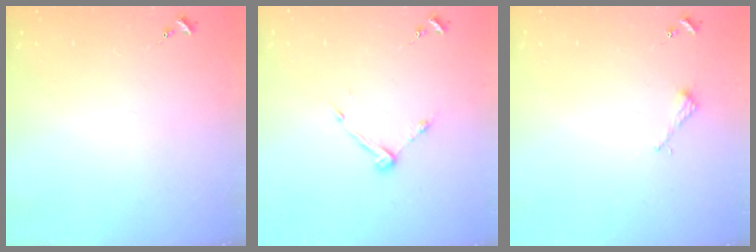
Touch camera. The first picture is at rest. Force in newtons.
{"total": 6.9, "press": 6.9, "slide": 0.3}
{"total": 2.2, "press": 2.2, "slide": 0.2}